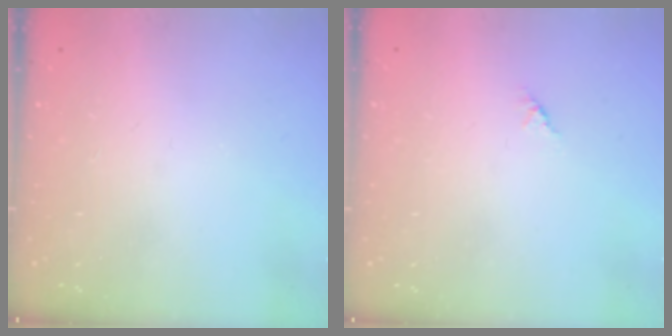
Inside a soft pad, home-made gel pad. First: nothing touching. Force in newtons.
{"total": 1.2, "press": 1.2, "slide": 0.3}